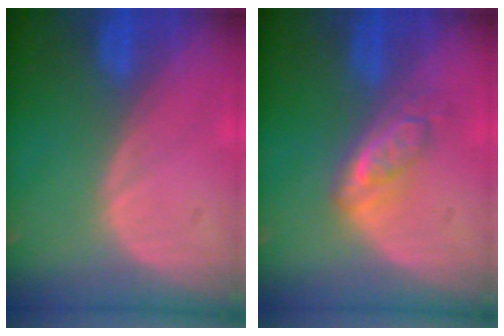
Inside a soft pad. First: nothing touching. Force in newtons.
{"total": 5.0, "press": 4.6, "slide": 2.0}